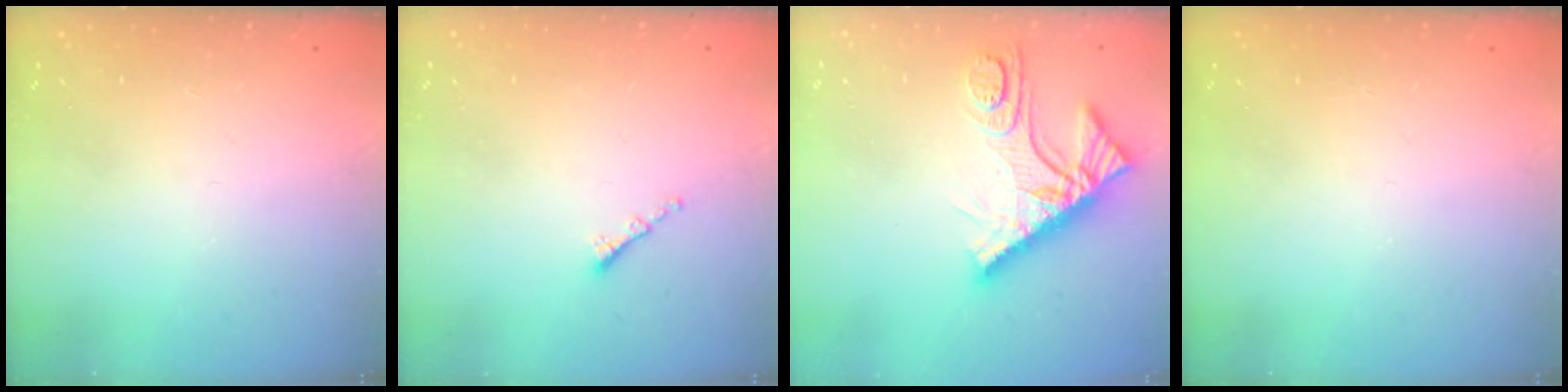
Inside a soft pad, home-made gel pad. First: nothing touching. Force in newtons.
{"total": 0.8, "press": 0.8, "slide": 0.2}
{"total": 12.1, "press": 12.0, "slide": 1.1}
{"total": 0.0}